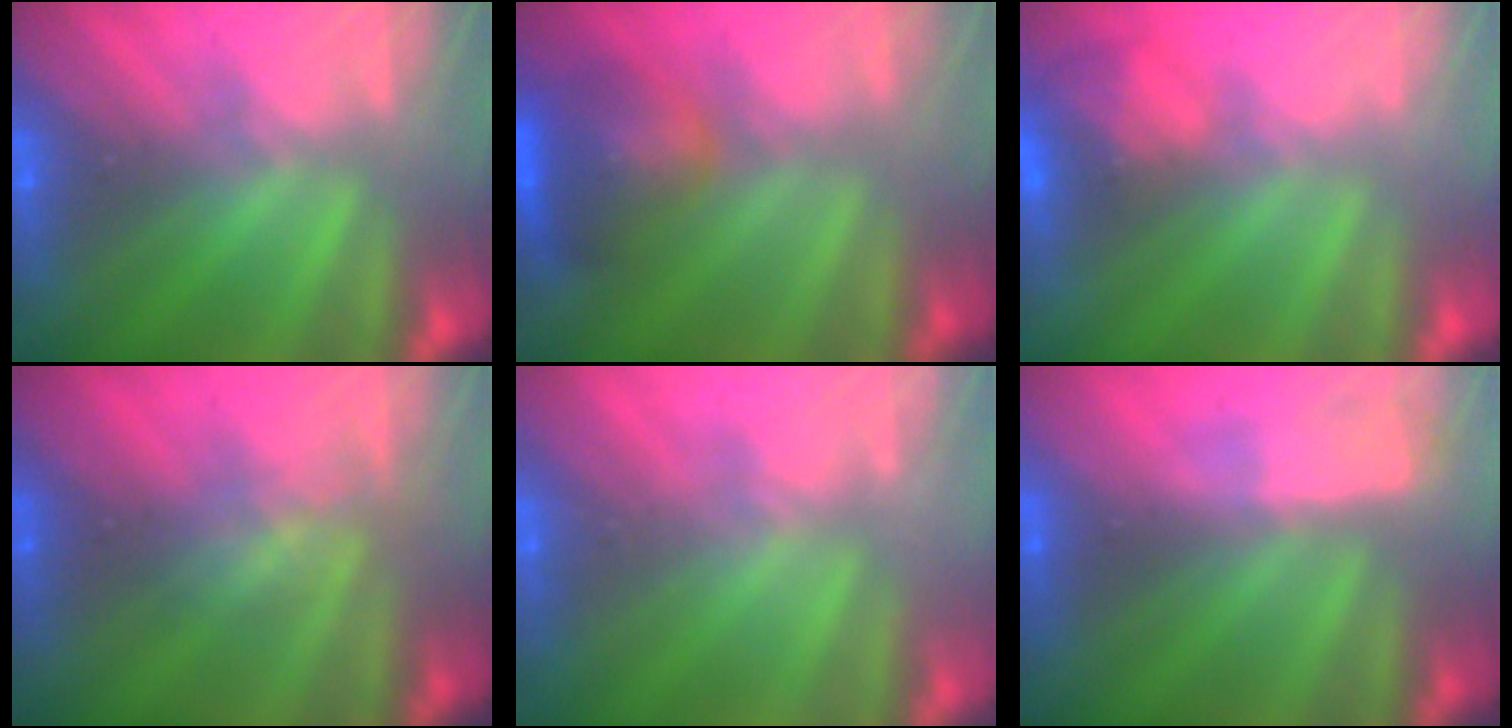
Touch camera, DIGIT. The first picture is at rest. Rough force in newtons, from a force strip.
{"total": 6.0}
{"total": 2.6}
{"total": 2.7}
{"total": 2.3}
{"total": 3.0}